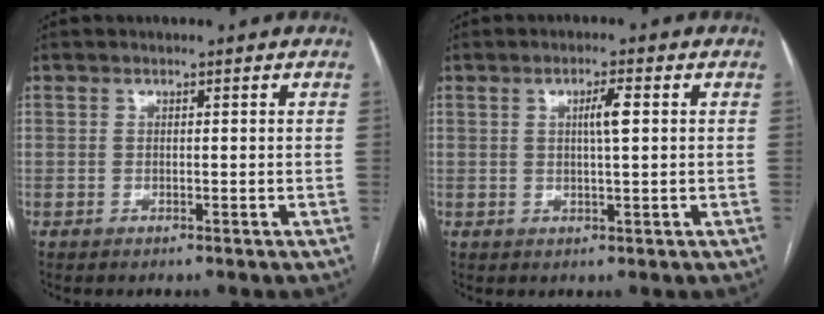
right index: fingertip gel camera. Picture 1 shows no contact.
{"total": 2.9, "force": [0.6, 0.1, 2.9], "torque": [-0.050, 0.002, 0.011]}